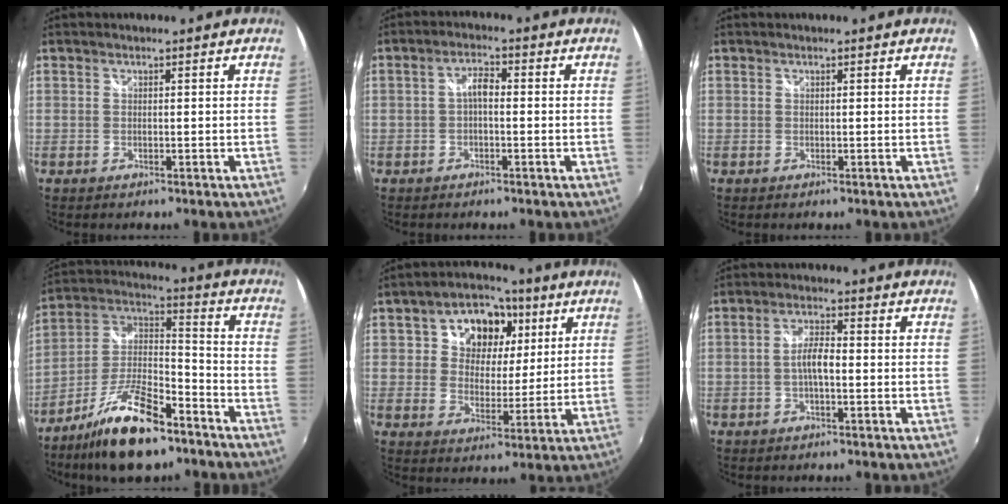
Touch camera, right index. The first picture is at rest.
{"total": 2.8, "force": [-0.7, 1.2, 2.5], "torque": [-0.048, 0.008, -0.014]}
{"total": 0.0}
{"total": 17.5, "force": [-11.1, 6.4, 12.0], "torque": [-0.238, 0.000, -0.195]}
{"total": 12.9, "force": [4.8, 9.5, 7.2], "torque": [-0.137, 0.021, 0.077]}
{"total": 3.9, "force": [-0.9, 1.1, 3.6], "torque": [-0.071, 0.008, -0.017]}